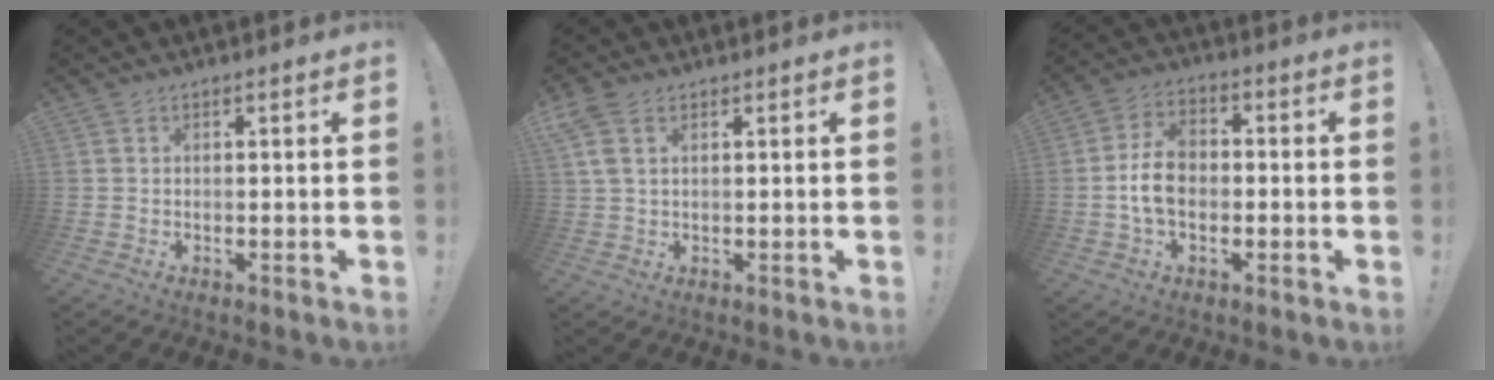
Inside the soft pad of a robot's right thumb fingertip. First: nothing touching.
{"total": 4.8, "force": [1.9, 2.5, 3.7], "torque": [-0.080, 0.002, 0.037]}
{"total": 9.9, "force": [-1.6, 7.1, 6.8], "torque": [-0.117, 0.012, -0.029]}